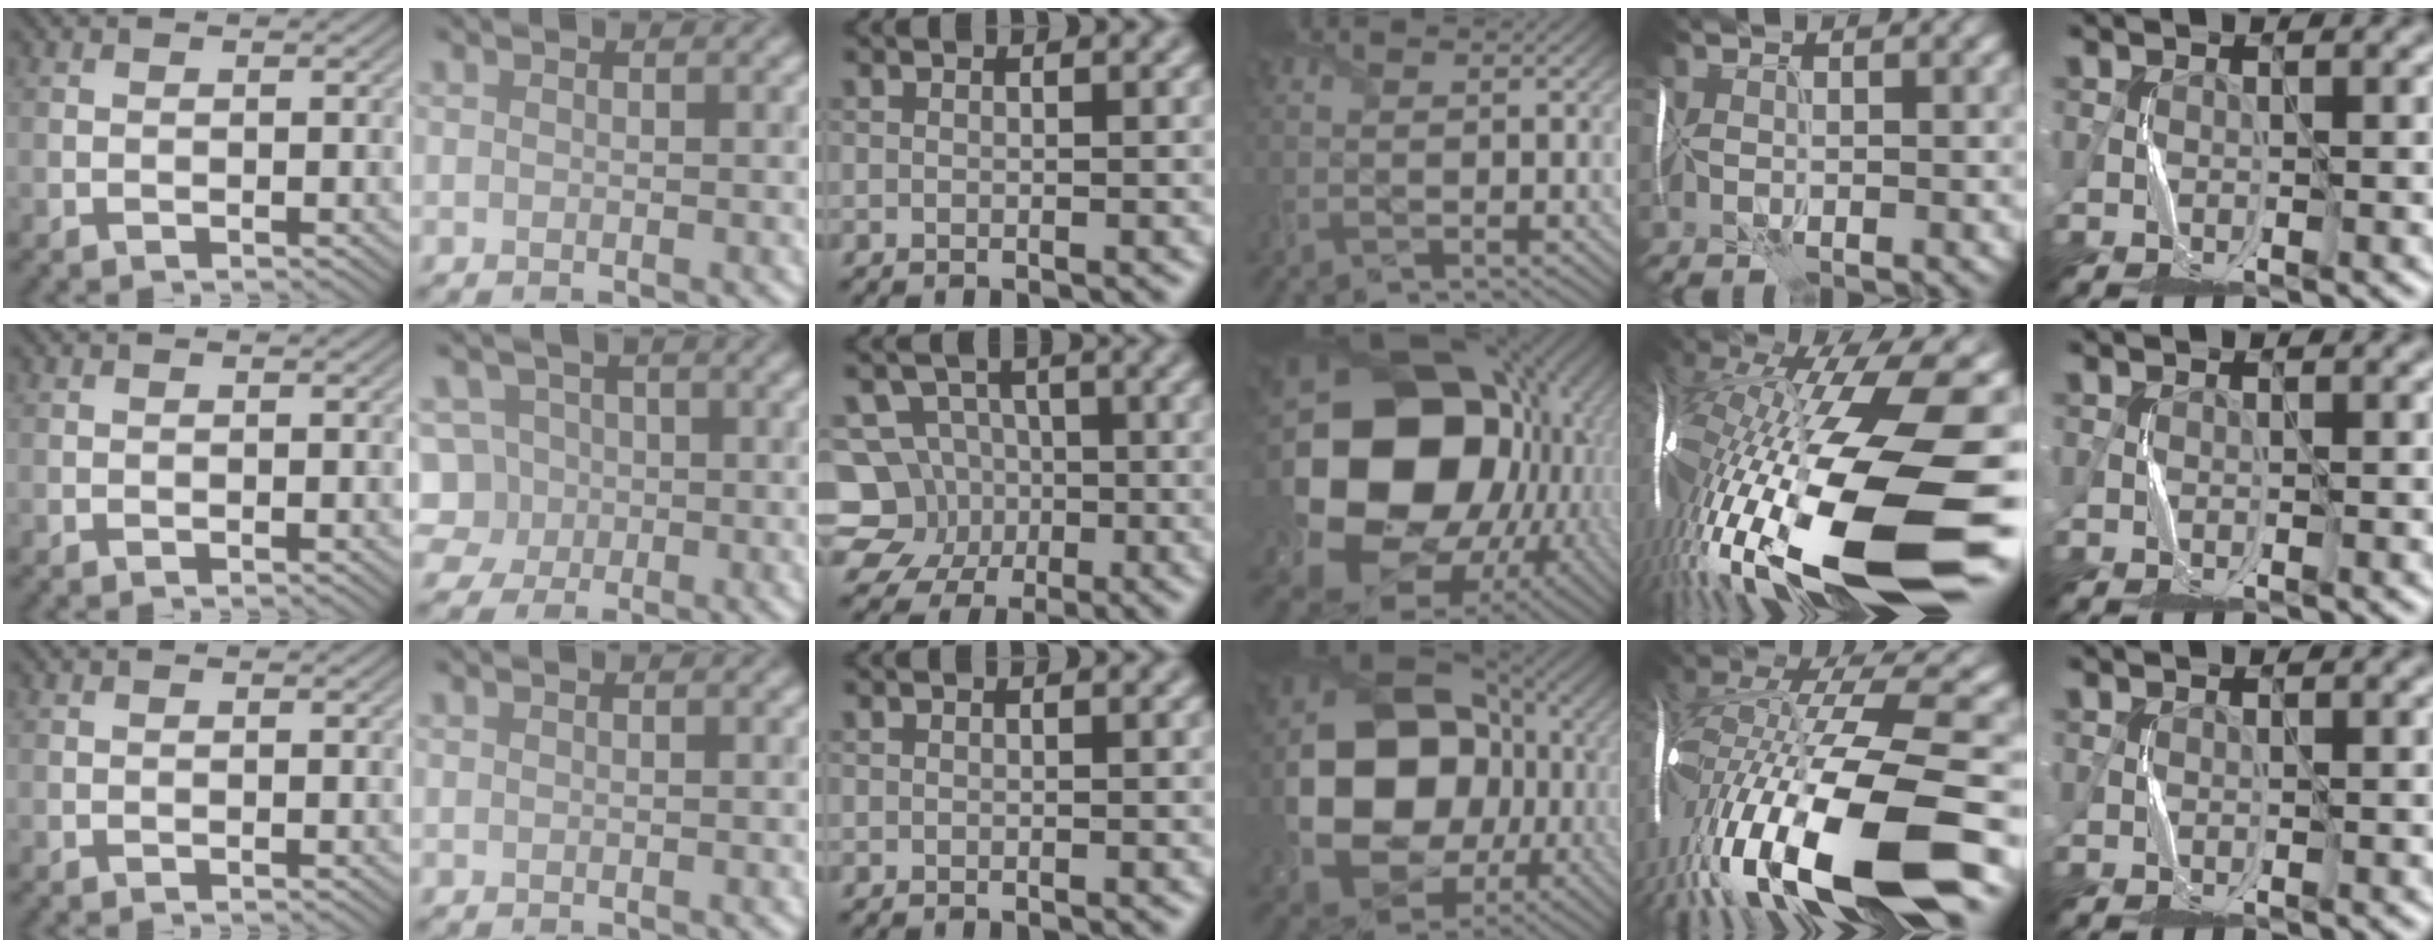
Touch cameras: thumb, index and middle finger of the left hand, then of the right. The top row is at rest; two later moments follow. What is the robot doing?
{"motion": "wrap", "object": "receipt paper"}